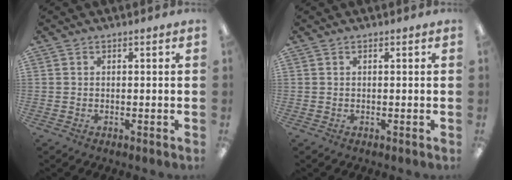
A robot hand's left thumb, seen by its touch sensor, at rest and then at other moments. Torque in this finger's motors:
{"motor_torque": [0.00, 0.00, -0.04, -0.04, 0.00]}